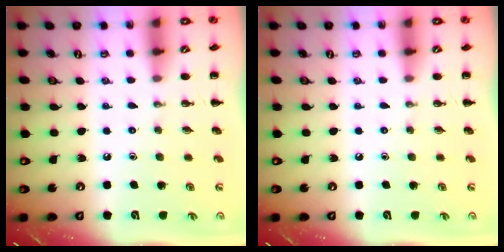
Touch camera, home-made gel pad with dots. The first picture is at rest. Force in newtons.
{"total": 0.0}